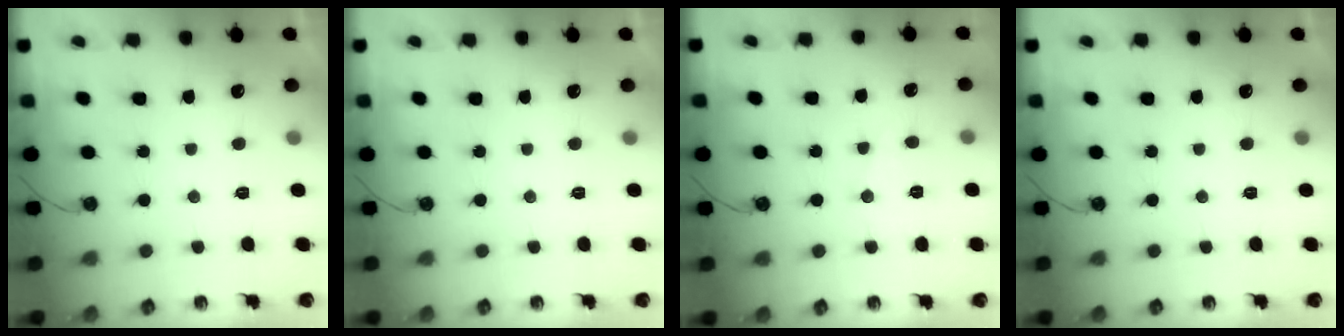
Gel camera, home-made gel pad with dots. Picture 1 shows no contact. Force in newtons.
{"total": 0.0}
{"total": 7.5, "press": 7.5, "slide": 0.2}
{"total": 0.0}